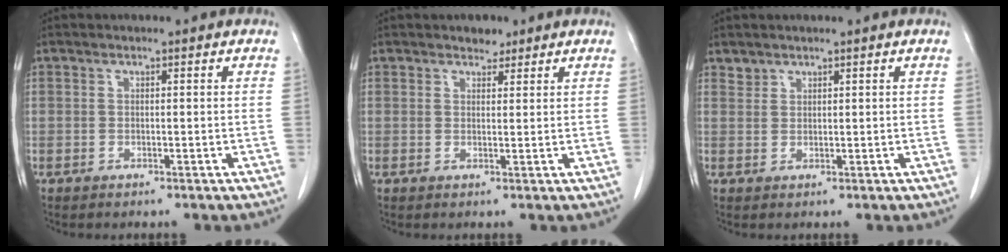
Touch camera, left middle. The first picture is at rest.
{"total": 1.9, "force": [1.5, 1.0, 0.4], "torque": [-0.008, -0.003, 0.022]}
{"total": 1.3, "force": [1.1, 0.5, -0.2], "torque": [0.008, 0.002, 0.021]}